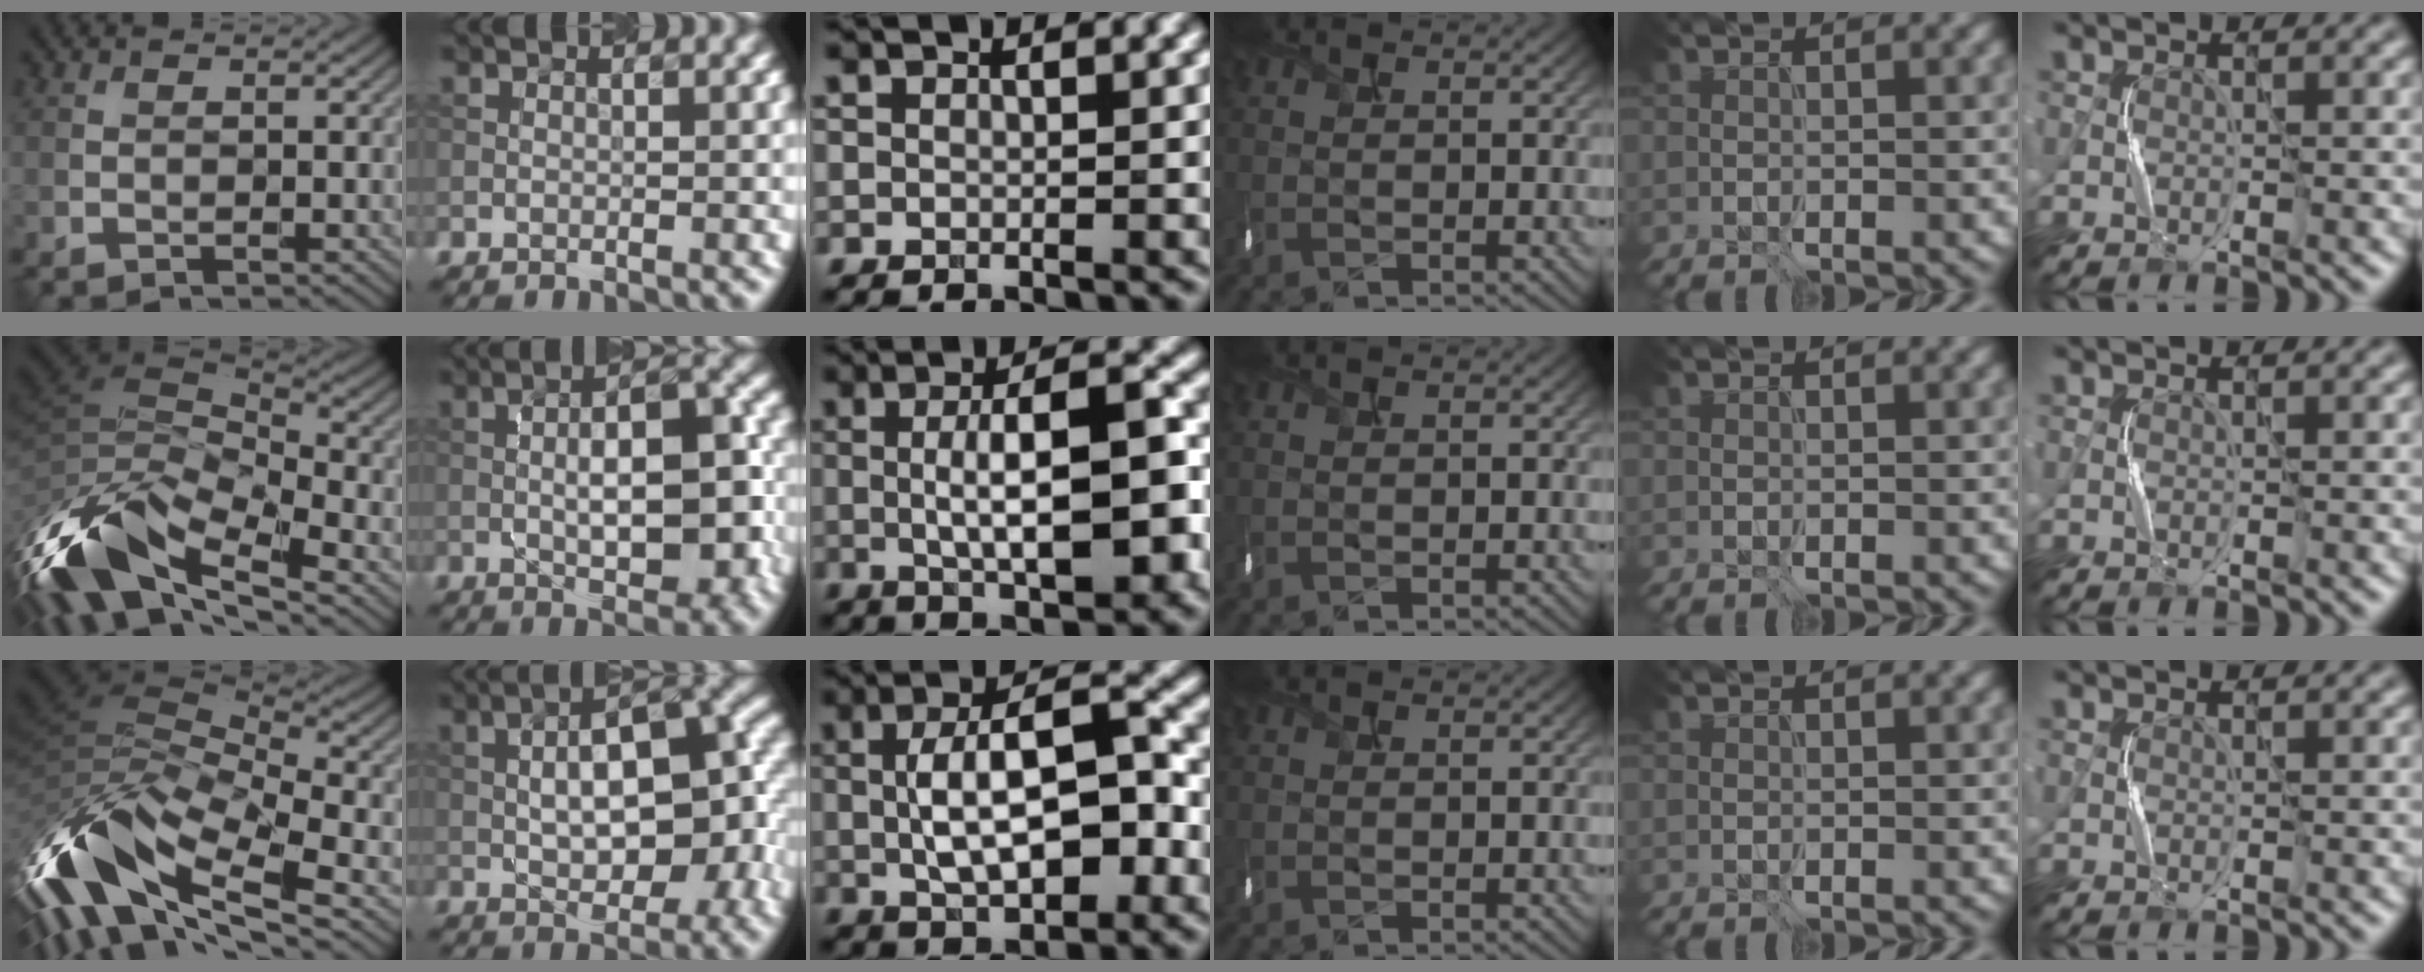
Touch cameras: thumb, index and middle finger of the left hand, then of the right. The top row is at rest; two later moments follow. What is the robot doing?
{"motion": "shake", "object": "box of matches"}